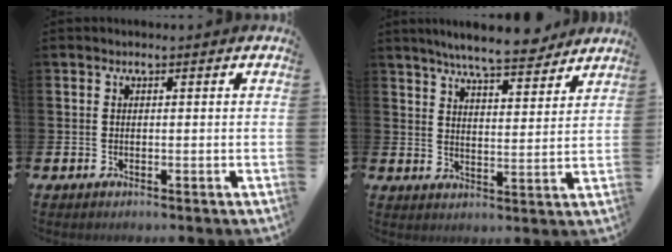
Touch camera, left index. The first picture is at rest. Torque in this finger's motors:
{"motor_torque": [0.31, -0.38, 0.82, 0.21]}